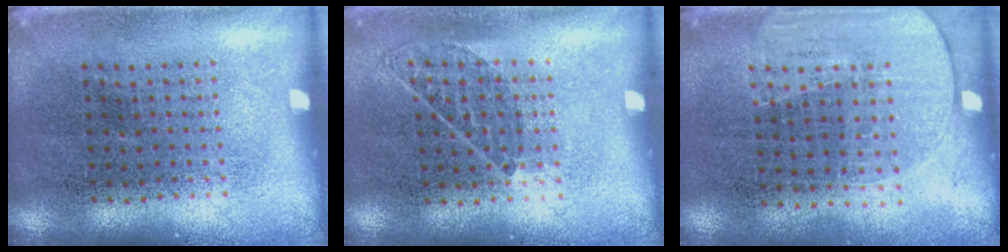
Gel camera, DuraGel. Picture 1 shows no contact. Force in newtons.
{"total": 0.8, "press": 0.6, "slide": 0.5}
{"total": 1.6, "press": 1.4, "slide": 0.9}